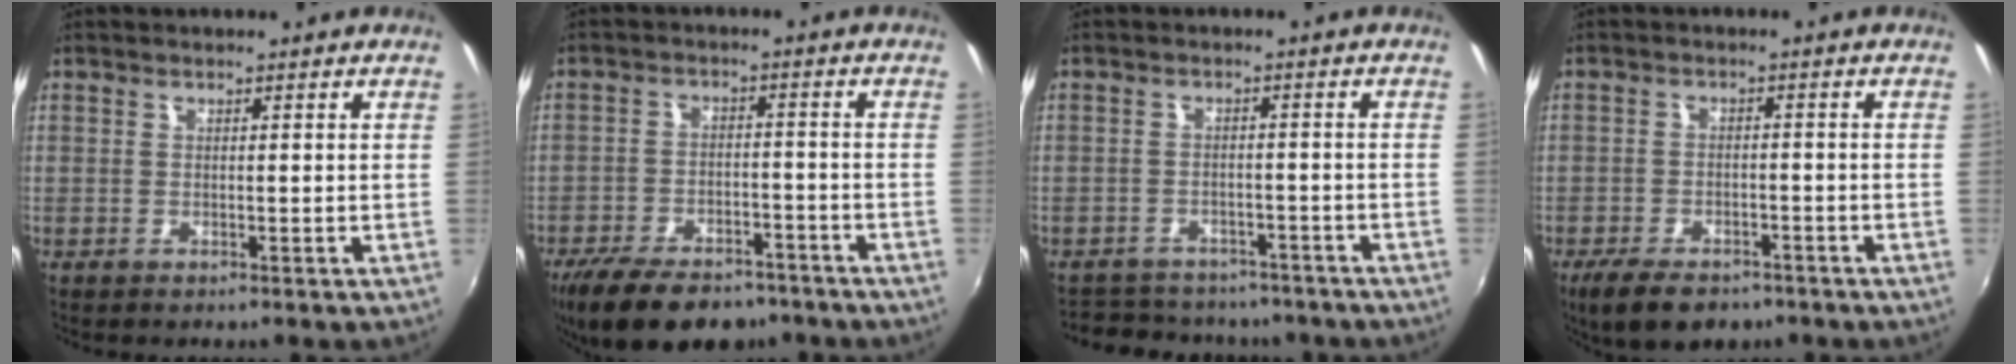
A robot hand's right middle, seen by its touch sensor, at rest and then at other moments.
{"total": 16.5, "force": [-12.3, 7.2, 8.2], "torque": [-0.178, -0.016, -0.188]}
{"total": 14.2, "force": [-12.0, 5.8, 4.9], "torque": [-0.107, 0.007, -0.156]}
{"total": 8.6, "force": [-6.2, 4.0, 4.5], "torque": [-0.108, -0.012, -0.101]}